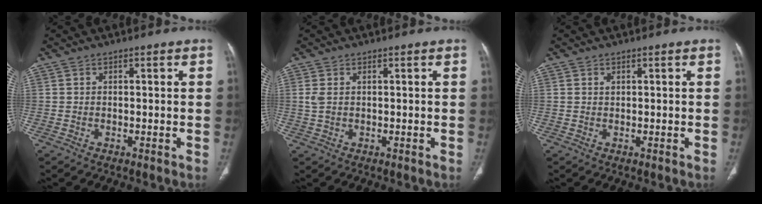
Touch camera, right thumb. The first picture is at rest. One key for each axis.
{"total": 2.2, "fx": 0.4, "fy": 1.3, "fz": 1.8, "tx": -0.056, "ty": 0.009, "tz": 0.014}
{"total": 0.6, "fx": 0.3, "fy": 0.4, "fz": 0.4, "tx": -0.009, "ty": 0.003, "tz": 0.007}